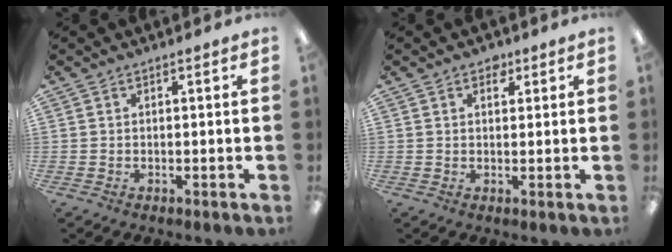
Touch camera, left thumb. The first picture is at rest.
{"total": 2.6, "force": [1.5, 1.6, 1.3], "torque": [-0.004, -0.005, 0.022]}